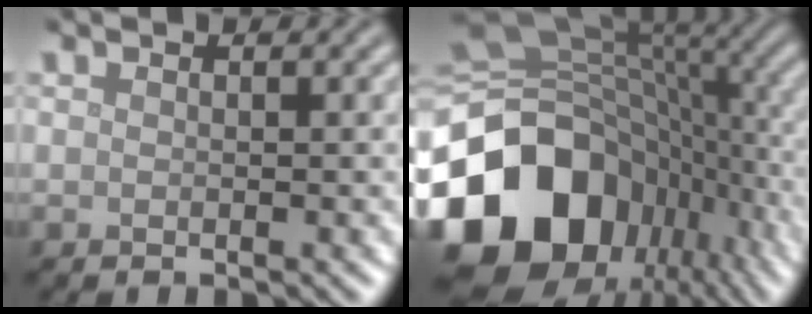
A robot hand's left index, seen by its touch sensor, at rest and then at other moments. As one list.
[{"total": 19.5, "force": [-7.4, 14.5, 10.7], "torque": [-0.249, -0.015, -0.121]}]